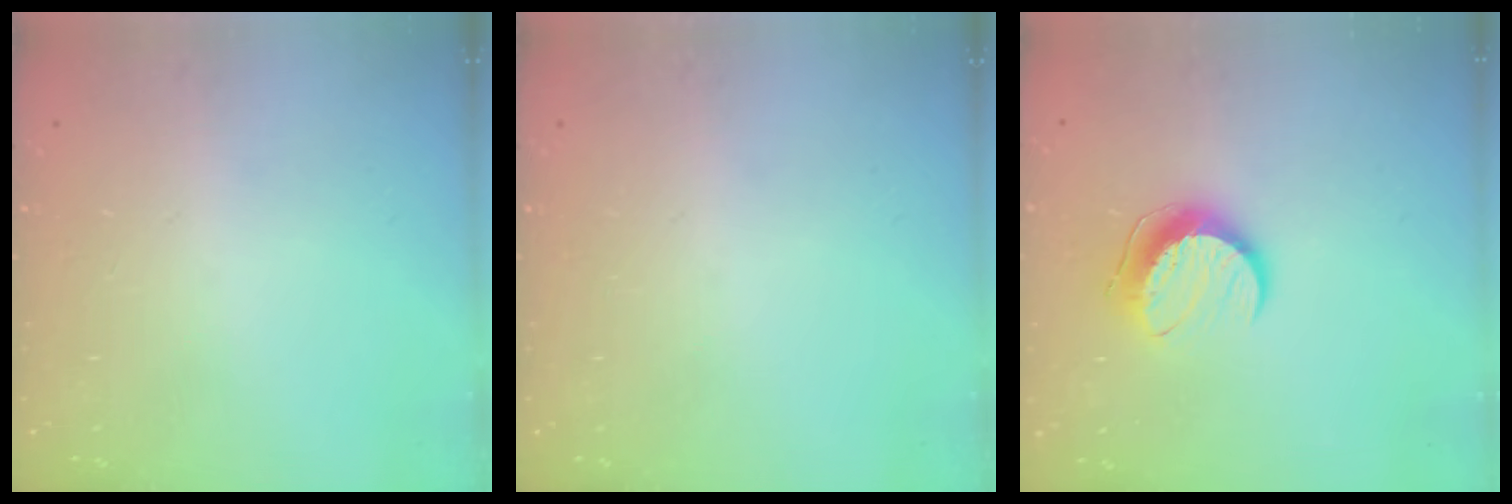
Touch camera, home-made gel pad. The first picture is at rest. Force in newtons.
{"total": 0.0}
{"total": 10.5, "press": 10.5, "slide": 0.4}